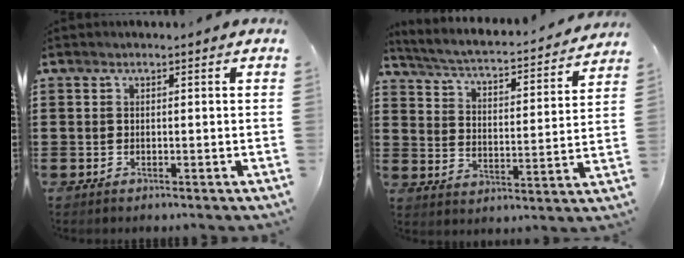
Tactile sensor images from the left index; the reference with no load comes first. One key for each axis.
{"total": 2.8, "fx": 2.6, "fy": -0.1, "fz": 1.0, "tx": -0.040, "ty": -0.032, "tz": 0.032}